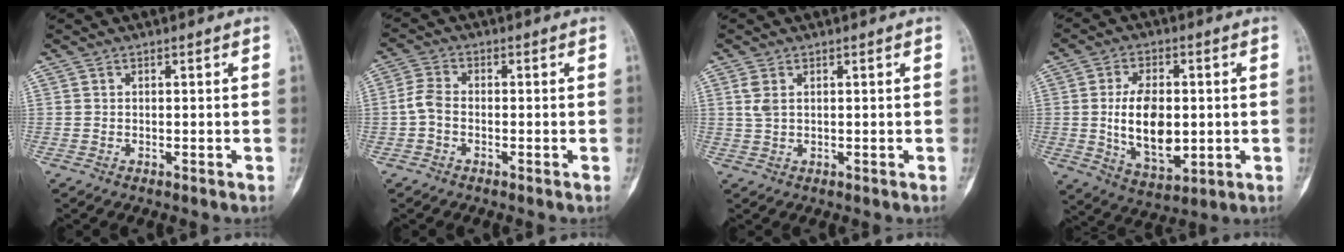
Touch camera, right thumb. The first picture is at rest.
{"total": 3.7, "force": [-1.0, 2.4, 2.6], "torque": [-0.056, 0.011, -0.028]}
{"total": 2.4, "force": [0.9, 1.2, 2.0], "torque": [-0.049, 0.005, 0.024]}
{"total": 13.0, "force": [-0.2, 7.4, 10.6], "torque": [-0.162, -0.012, 0.008]}